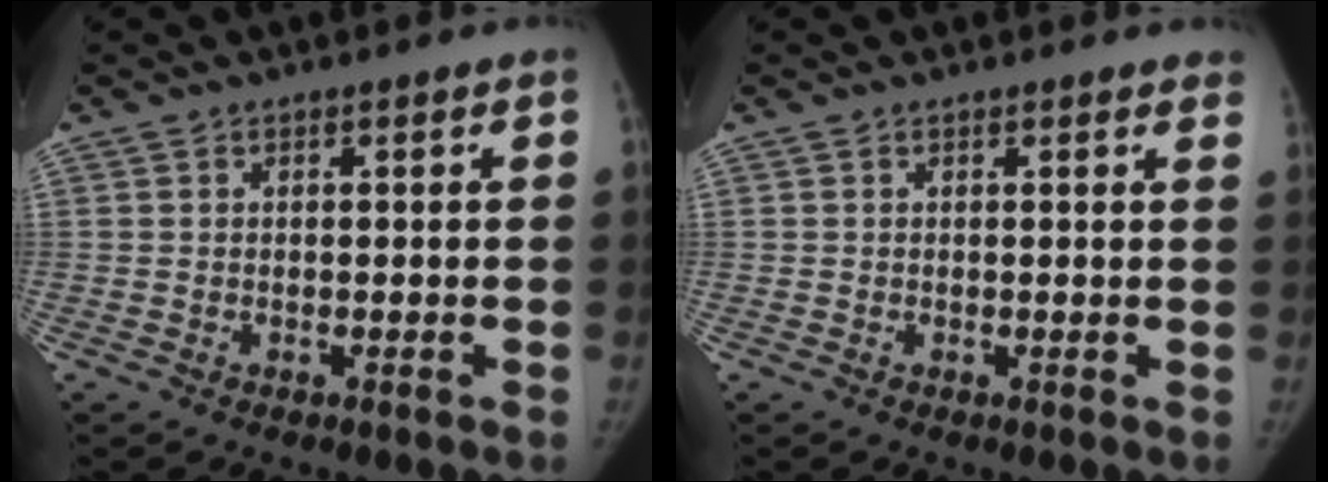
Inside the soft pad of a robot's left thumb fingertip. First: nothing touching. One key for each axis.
{"total": 2.6, "fx": 2.3, "fy": 0.5, "fz": 1.1, "tx": -0.004, "ty": -0.002, "tz": 0.014}